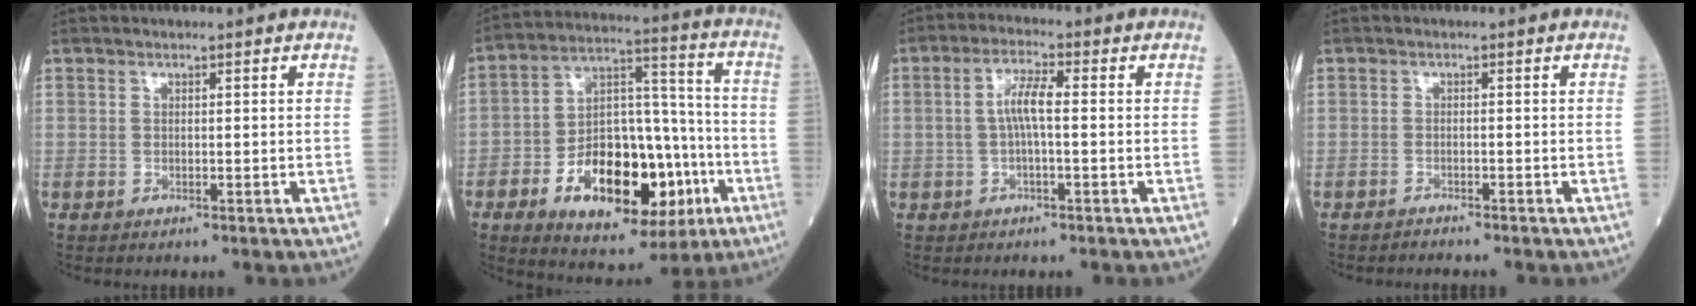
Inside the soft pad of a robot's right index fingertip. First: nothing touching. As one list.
[{"total": 20.0, "force": [-7.3, 9.6, 16.0], "torque": [-0.265, 0.020, -0.103]}, {"total": 4.6, "force": [0.1, 0.8, 4.5], "torque": [-0.094, 0.012, 0.003]}, {"total": 0.9, "force": [-0.9, -0.1, -0.1], "torque": [-0.002, -0.003, -0.012]}]